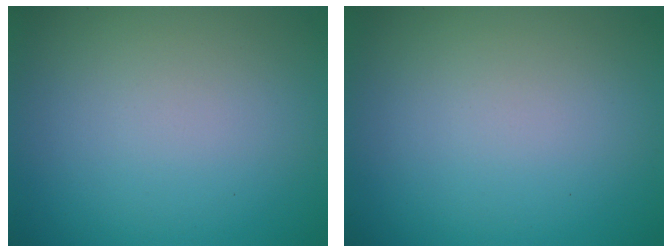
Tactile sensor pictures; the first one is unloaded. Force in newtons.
{"total": 0.0}